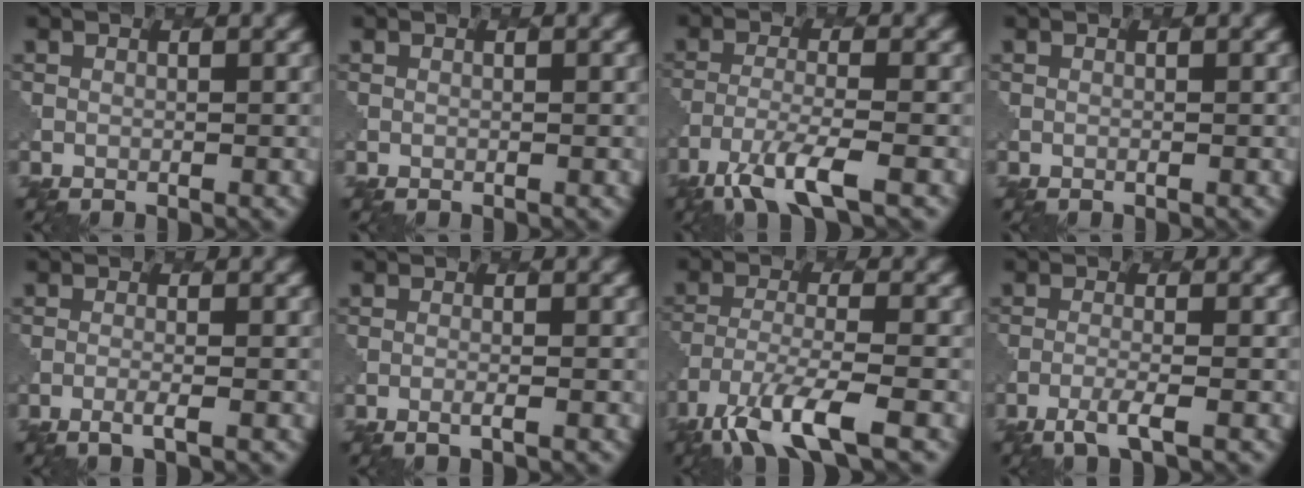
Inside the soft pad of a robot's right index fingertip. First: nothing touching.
{"total": 0.0}
{"total": 5.3, "force": [-3.5, 1.0, 3.8], "torque": [-0.074, -0.010, -0.070]}
{"total": 0.0}
{"total": 1.3, "force": [-0.6, 0.2, 1.1], "torque": [-0.017, 0.002, -0.017]}
{"total": 0.8, "force": [-0.2, 0.2, 0.8], "torque": [-0.011, 0.003, -0.007]}
{"total": 7.2, "force": [-4.6, 1.8, 5.3], "torque": [-0.104, -0.012, -0.089]}
{"total": 2.3, "force": [-1.4, 0.3, 1.8], "torque": [-0.033, -0.001, -0.037]}